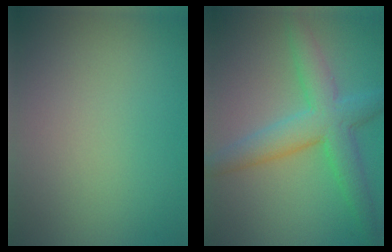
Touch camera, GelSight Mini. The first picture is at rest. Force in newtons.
{"total": 5.6, "press": 5.6, "slide": 0.2}